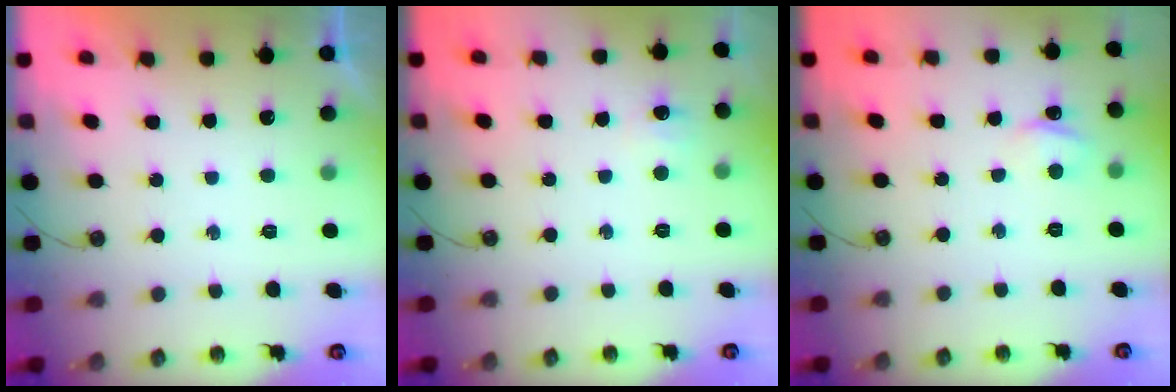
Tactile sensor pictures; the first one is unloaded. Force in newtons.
{"total": 4.8, "press": 4.7, "slide": 0.6}
{"total": 2.8, "press": 2.7, "slide": 0.4}